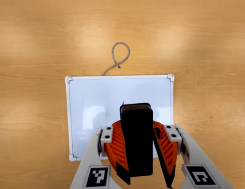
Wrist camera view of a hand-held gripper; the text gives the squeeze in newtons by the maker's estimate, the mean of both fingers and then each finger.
{"total": 10.7, "left": 11.2, "right": 10.3}